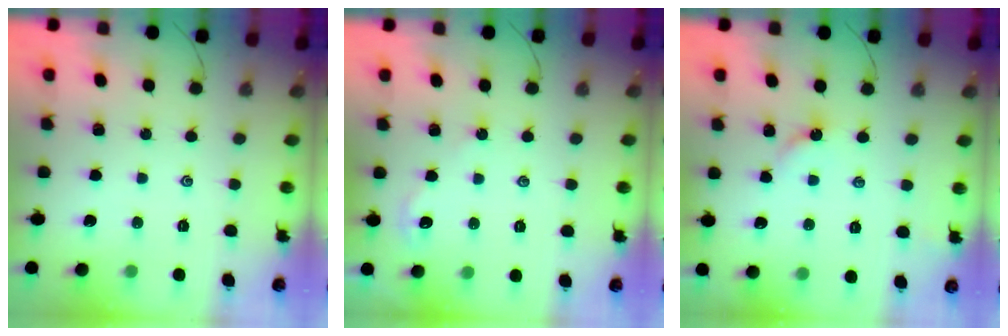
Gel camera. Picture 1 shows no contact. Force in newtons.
{"total": 4.0, "press": 4.0, "slide": 0.4}
{"total": 2.6, "press": 2.5, "slide": 0.4}